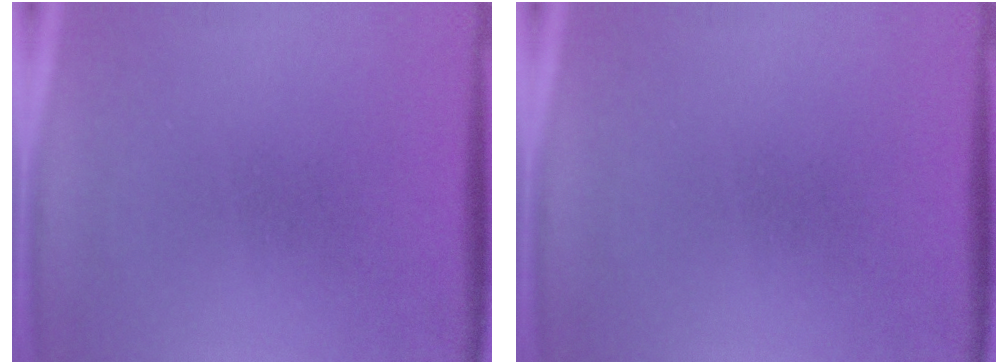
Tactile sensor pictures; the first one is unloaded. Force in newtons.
{"total": 0.0}